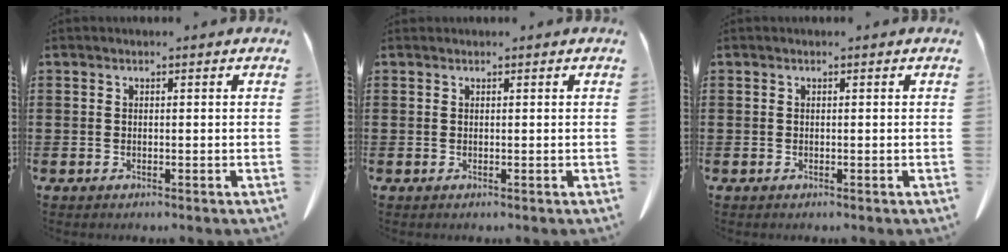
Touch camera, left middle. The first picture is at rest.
{"total": 0.0}
{"total": 0.0}